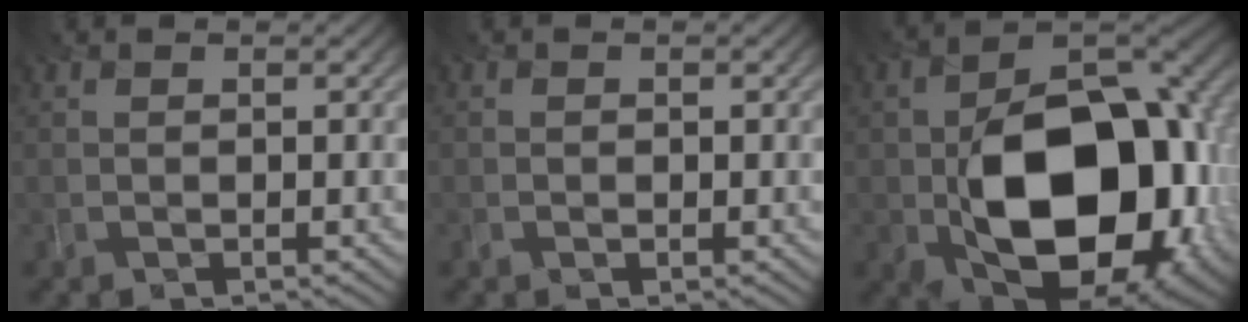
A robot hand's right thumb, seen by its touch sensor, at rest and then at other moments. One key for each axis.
{"total": 0.0}
{"total": 18.0, "fx": -3.2, "fy": 11.3, "fz": 13.6, "tx": -0.212, "ty": -0.029, "tz": -0.047}